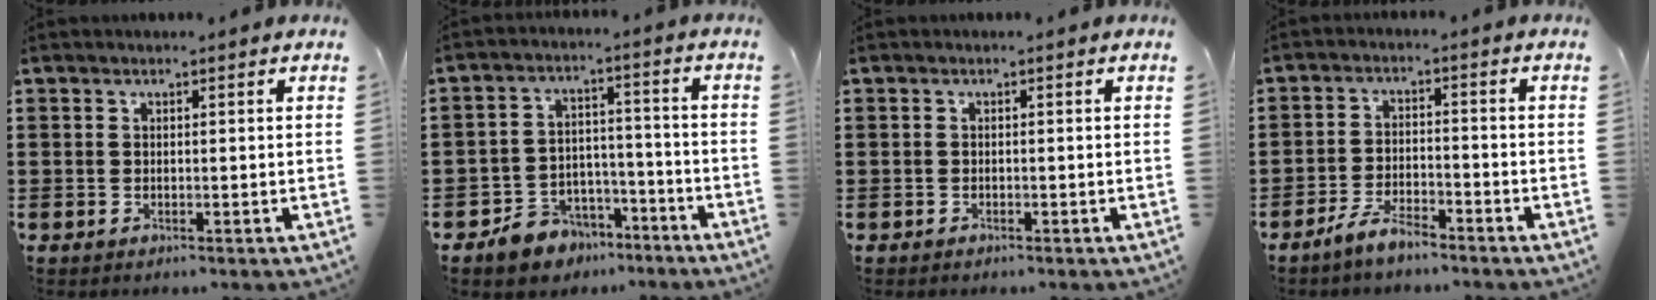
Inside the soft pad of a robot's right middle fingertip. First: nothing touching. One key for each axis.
{"total": 6.6, "fx": -5.6, "fy": 3.4, "fz": 0.5, "tx": -0.017, "ty": 0.028, "tz": -0.111}
{"total": 0.8, "fx": -0.7, "fy": 0.3, "fz": 0.0, "tx": -0.001, "ty": 0.001, "tz": -0.015}
{"total": 4.8, "fx": -4.2, "fy": 1.1, "fz": 2.1, "tx": -0.048, "ty": 0.004, "tz": -0.084}